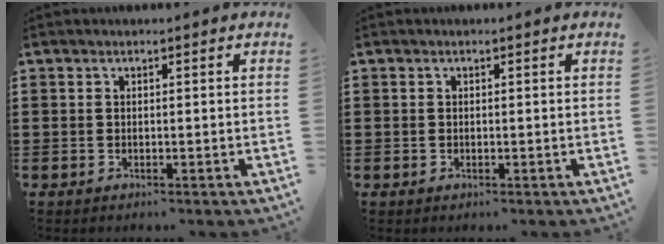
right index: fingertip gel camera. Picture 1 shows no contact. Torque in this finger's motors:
{"motor_torque": [0.03, 0.30, -0.01, 0.01]}